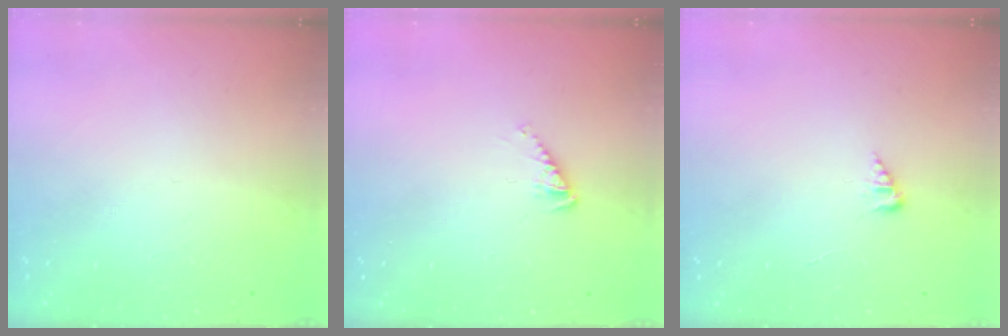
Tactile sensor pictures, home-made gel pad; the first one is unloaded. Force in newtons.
{"total": 1.4, "press": 1.3, "slide": 0.2}
{"total": 2.7, "press": 2.7, "slide": 0.3}